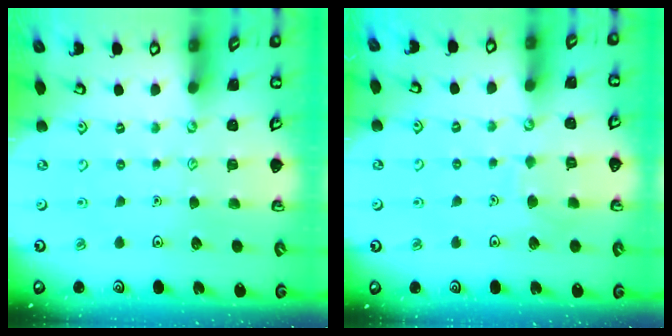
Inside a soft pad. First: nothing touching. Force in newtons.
{"total": 5.2, "press": 5.1, "slide": 0.4}